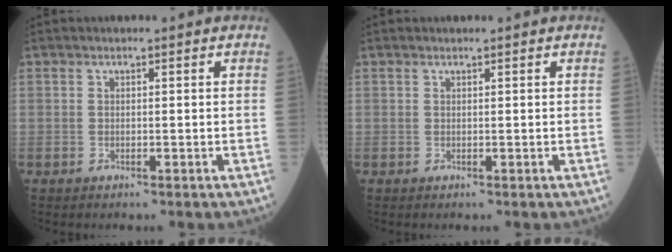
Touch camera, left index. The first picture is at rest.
{"total": 0.0}